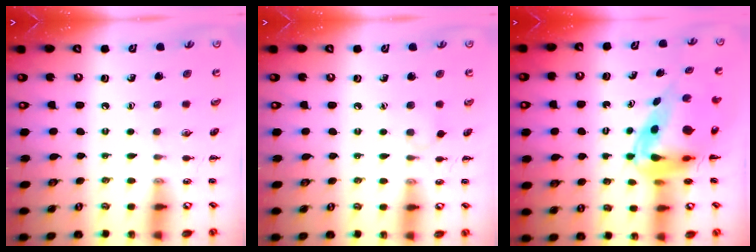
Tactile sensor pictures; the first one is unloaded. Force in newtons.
{"total": 3.8, "press": 3.5, "slide": 1.5}
{"total": 8.1, "press": 7.7, "slide": 2.6}